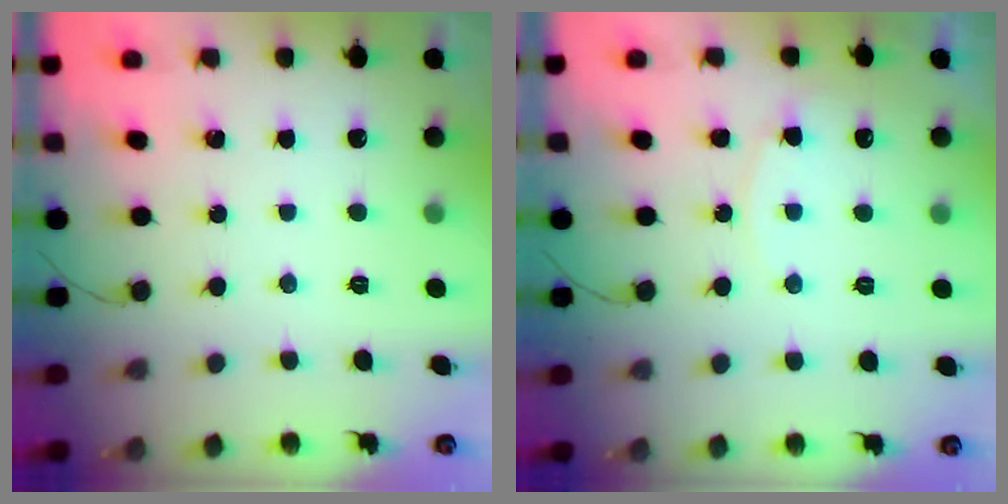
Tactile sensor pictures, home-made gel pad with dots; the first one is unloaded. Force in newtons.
{"total": 7.0, "press": 7.0, "slide": 0.5}